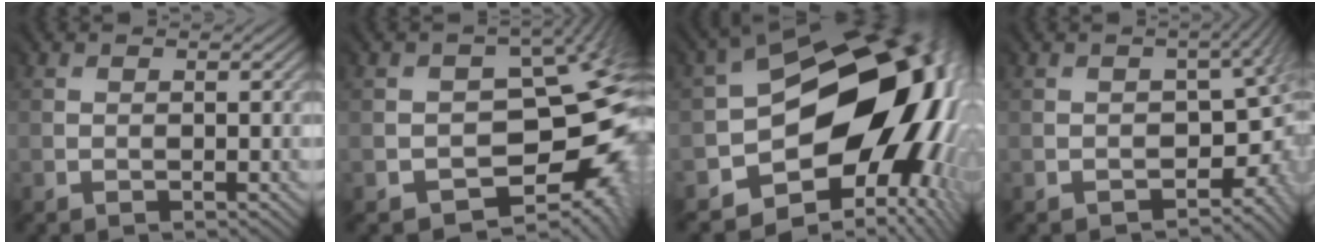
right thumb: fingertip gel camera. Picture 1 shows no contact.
{"total": 11.4, "force": [-4.0, 7.9, 7.2], "torque": [-0.058, -0.019, -0.049]}
{"total": 17.3, "force": [-3.0, 12.2, 11.9], "torque": [-0.151, -0.028, -0.036]}
{"total": 6.3, "force": [-3.1, 4.2, 3.6], "torque": [-0.027, -0.023, -0.023]}